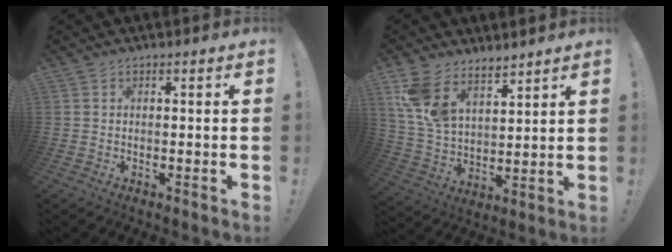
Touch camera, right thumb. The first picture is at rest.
{"total": 11.7, "force": [8.9, 5.9, 4.8], "torque": [-0.112, -0.053, 0.177]}